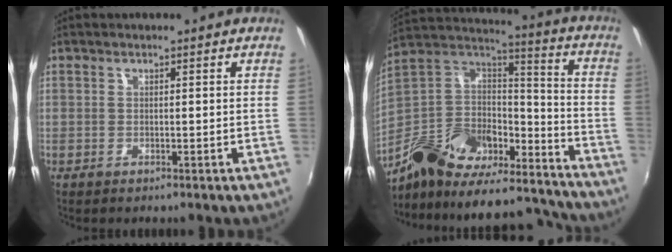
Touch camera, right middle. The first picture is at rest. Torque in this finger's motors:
{"motor_torque": [0.94, -1.19, 0.26, 0.08]}